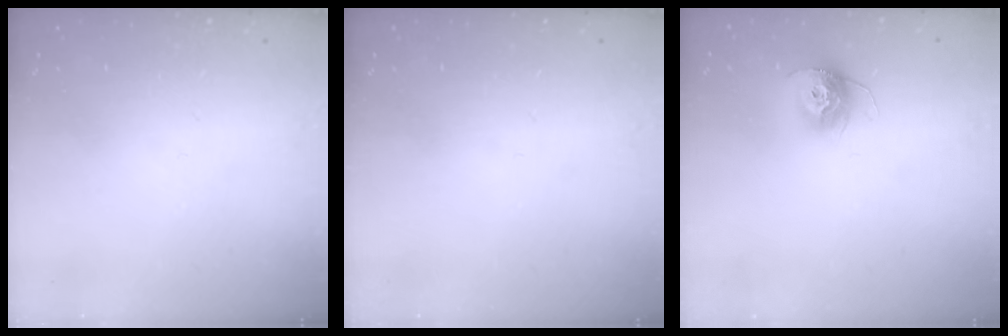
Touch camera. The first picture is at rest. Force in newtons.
{"total": 0.0}
{"total": 11.0, "press": 11.0, "slide": 0.8}